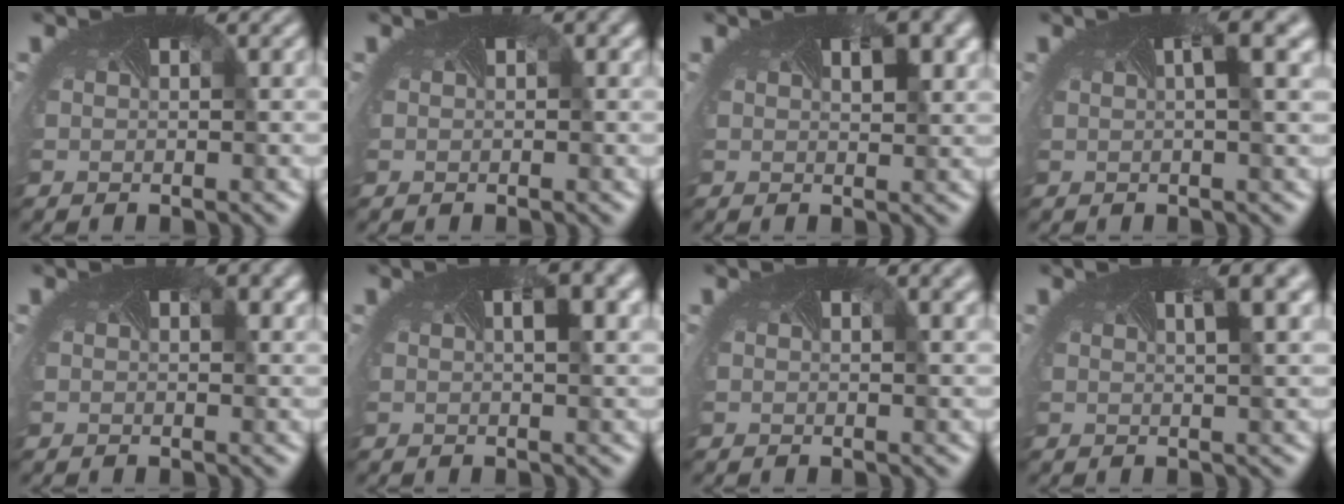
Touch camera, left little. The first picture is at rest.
{"total": 0.8, "force": [0.3, 0.5, 0.6], "torque": [0.002, 0.007, -0.003]}
{"total": 2.5, "force": [1.1, 0.8, 2.2], "torque": [-0.037, -0.006, 0.017]}
{"total": 3.0, "force": [1.0, 0.5, 2.7], "torque": [-0.031, 0.002, 0.011]}
{"total": 0.9, "force": [0.5, 0.3, 0.8], "torque": [-0.005, -0.004, 0.007]}
{"total": 3.6, "force": [1.3, 1.2, 3.1], "torque": [-0.035, 0.004, 0.013]}
{"total": 2.1, "force": [1.1, 0.8, 1.6], "torque": [-0.010, 0.005, -0.003]}
{"total": 3.8, "force": [1.7, 1.1, 3.2], "torque": [-0.031, 0.004, 0.014]}